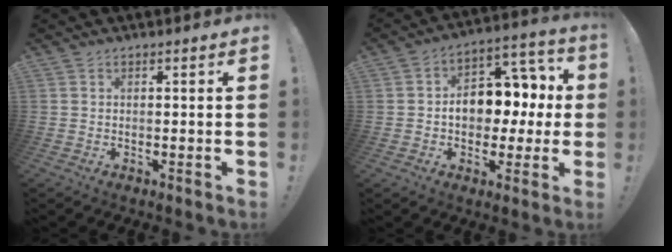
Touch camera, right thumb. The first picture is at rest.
{"total": 12.0, "force": [-0.1, 9.0, 8.0], "torque": [-0.104, 0.007, 0.005]}